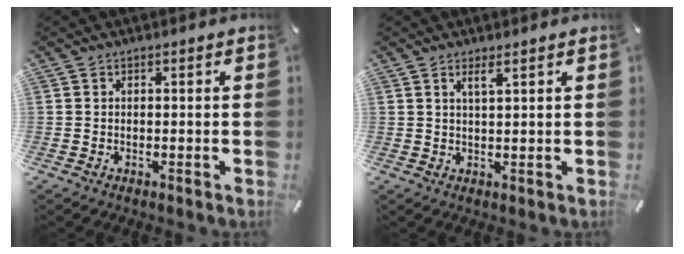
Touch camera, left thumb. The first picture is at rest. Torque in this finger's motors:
{"motor_torque": [0.16, 0.23, 0.35, -0.17, 0.11]}